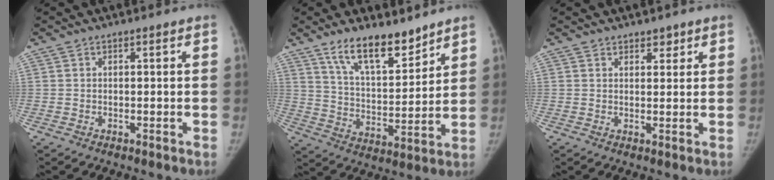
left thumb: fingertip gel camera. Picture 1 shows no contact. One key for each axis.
{"total": 13.2, "fx": 9.9, "fy": 4.7, "fz": 7.4, "tx": -0.097, "ty": -0.071, "tz": 0.180}
{"total": 2.2, "fx": 1.6, "fy": 1.3, "fz": 0.7, "tx": 0.009, "ty": -0.010, "tz": 0.021}